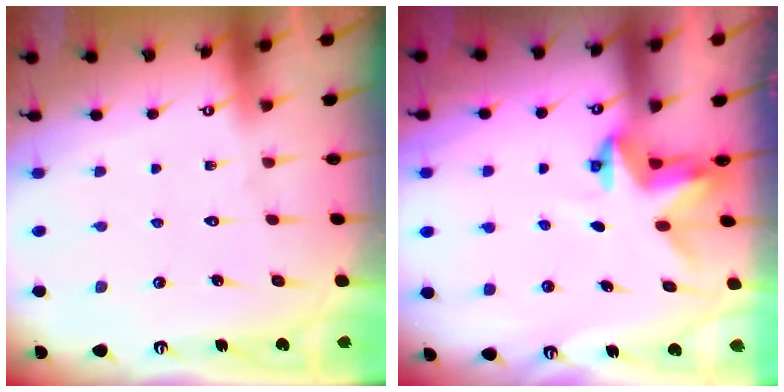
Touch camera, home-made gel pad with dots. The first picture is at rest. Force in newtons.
{"total": 3.3, "press": 3.3, "slide": 0.2}